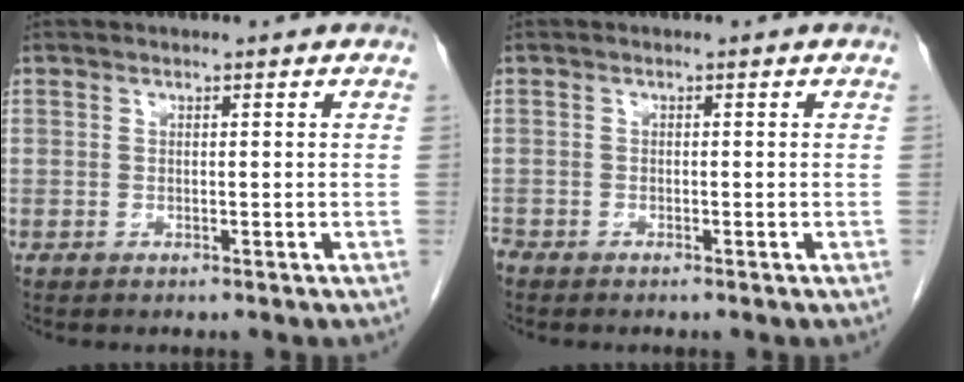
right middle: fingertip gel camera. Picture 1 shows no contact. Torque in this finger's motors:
{"motor_torque": [-0.11, -0.03, -0.01, 0.01]}